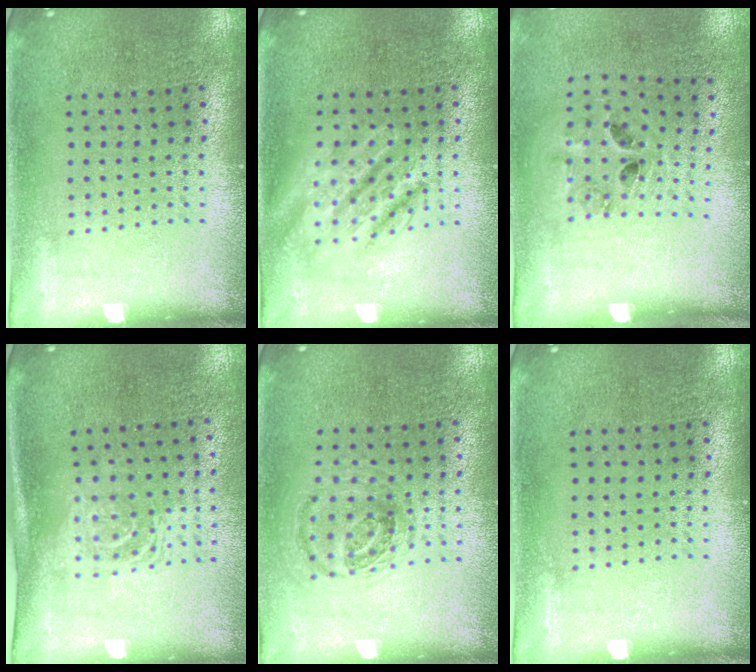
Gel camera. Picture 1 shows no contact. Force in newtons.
{"total": 2.7, "press": 2.7, "slide": 0.4}
{"total": 1.3, "press": 0.6, "slide": 1.1}
{"total": 1.7, "press": 1.3, "slide": 1.1}
{"total": 1.0, "press": 0.9, "slide": 0.4}
{"total": 0.0}